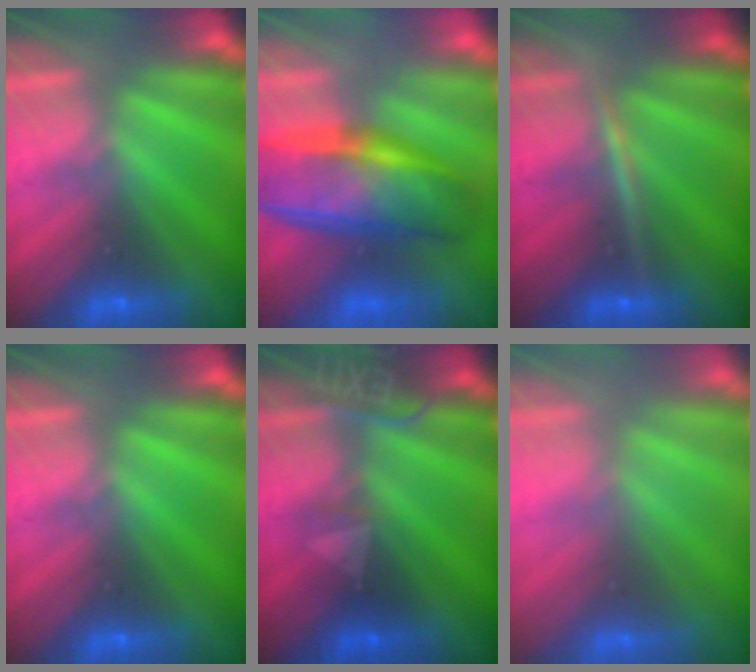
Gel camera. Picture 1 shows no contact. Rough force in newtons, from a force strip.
{"total": 7.5}
{"total": 3.2}
{"total": 0.0}
{"total": 2.4}
{"total": 2.9}